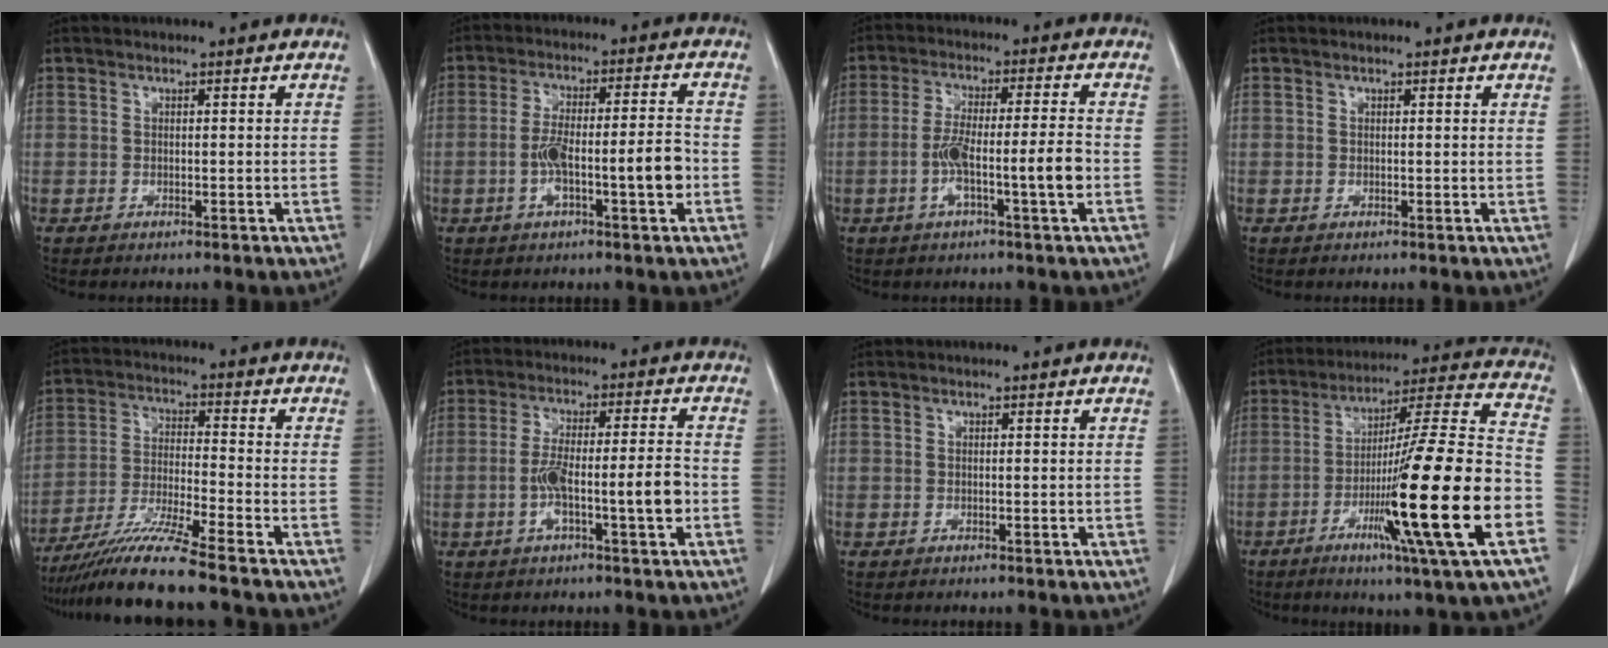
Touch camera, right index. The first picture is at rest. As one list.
[{"total": 9.5, "force": [-2.5, 1.3, 9.1], "torque": [-0.162, 0.019, -0.041]}, {"total": 8.8, "force": [-2.4, 0.1, 8.5], "torque": [-0.158, 0.010, -0.044]}, {"total": 0.0}, {"total": 11.0, "force": [-9.0, -1.5, 6.2], "torque": [-0.116, -0.029, -0.166]}, {"total": 9.2, "force": [-2.4, 0.8, 8.9], "torque": [-0.161, 0.014, -0.042]}, {"total": 0.0}, {"total": 23.7, "force": [-7.7, -0.8, 22.4], "torque": [-0.342, -0.022, -0.136]}]